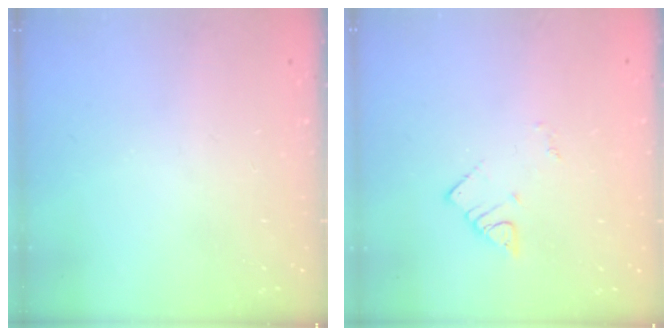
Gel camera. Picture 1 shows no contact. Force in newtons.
{"total": 2.7, "press": 2.7, "slide": 0.4}